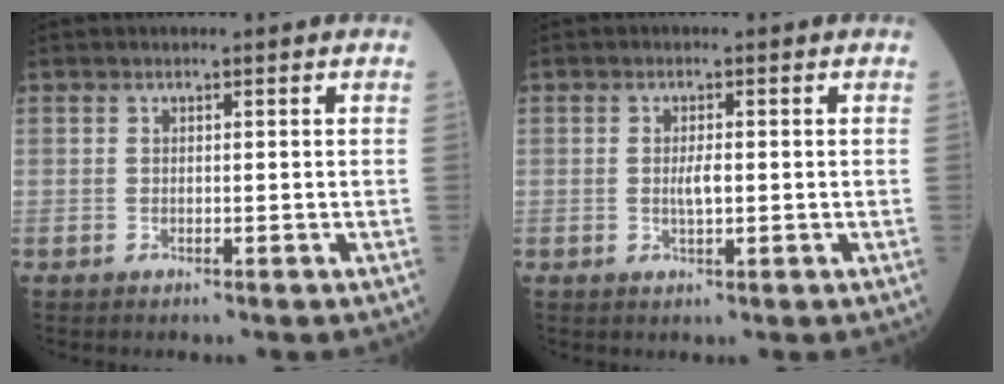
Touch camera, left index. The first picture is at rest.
{"total": 2.1, "force": [-0.1, 0.4, 2.1], "torque": [-0.043, -0.002, -0.001]}